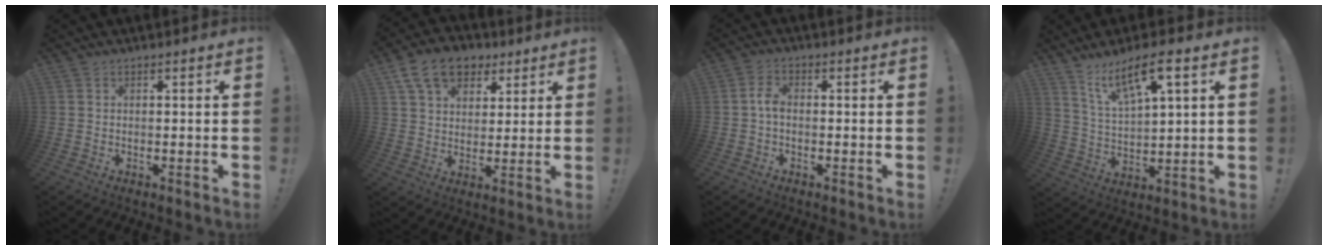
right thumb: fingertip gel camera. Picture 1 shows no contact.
{"total": 13.8, "force": [7.3, 9.5, 6.8], "torque": [-0.109, -0.032, 0.141]}
{"total": 3.8, "force": [-0.5, 2.2, 3.1], "torque": [-0.067, 0.009, -0.010]}
{"total": 11.3, "force": [7.1, 2.9, 8.3], "torque": [-0.150, -0.029, 0.120]}